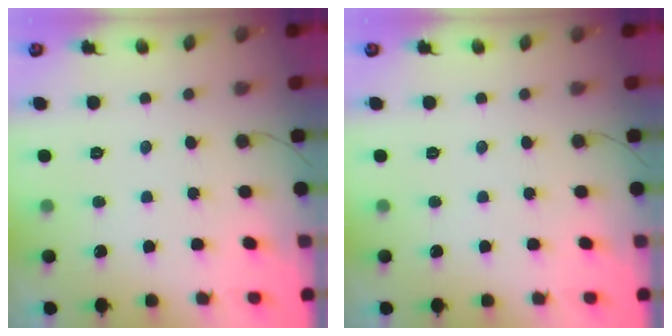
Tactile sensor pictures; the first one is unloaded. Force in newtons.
{"total": 0.0}